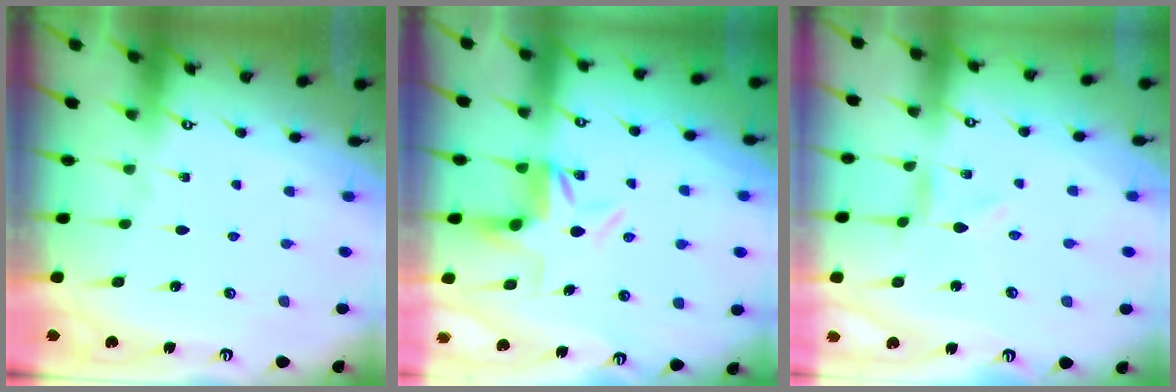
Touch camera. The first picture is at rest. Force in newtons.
{"total": 4.8, "press": 4.8, "slide": 0.4}
{"total": 0.9, "press": 0.9, "slide": 0.1}